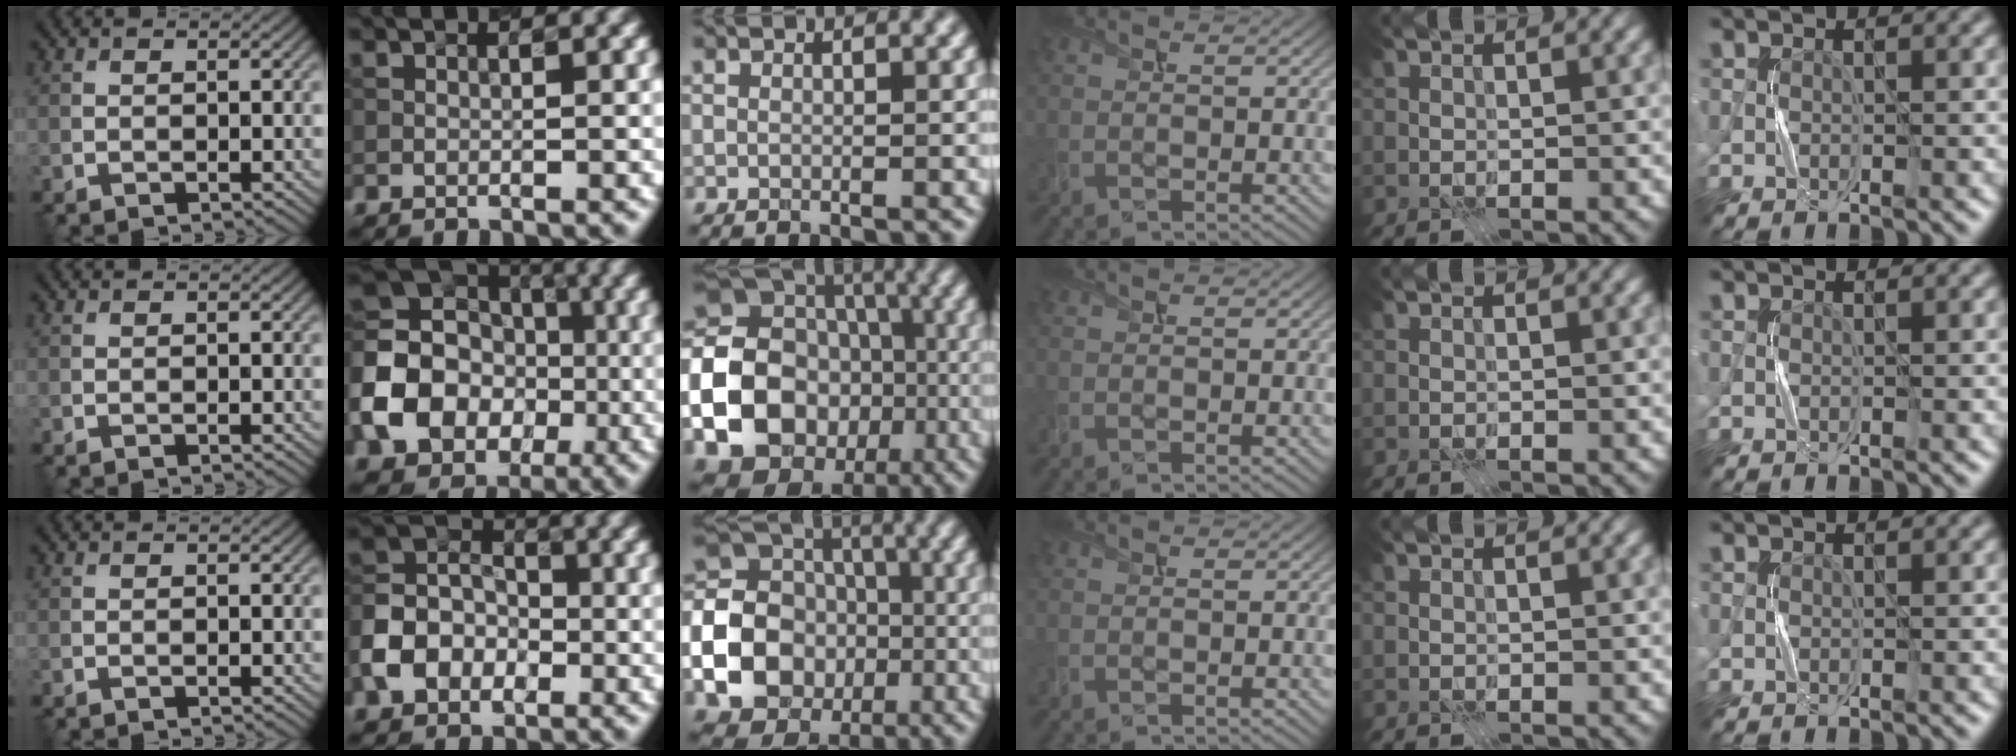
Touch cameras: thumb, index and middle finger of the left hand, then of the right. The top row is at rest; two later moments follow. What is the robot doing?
{"motion": "press", "object": "gel pad"}